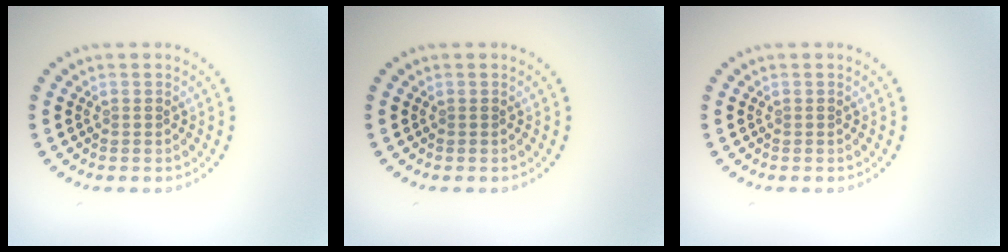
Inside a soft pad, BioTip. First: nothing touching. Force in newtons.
{"total": 0.0}
{"total": 0.0}